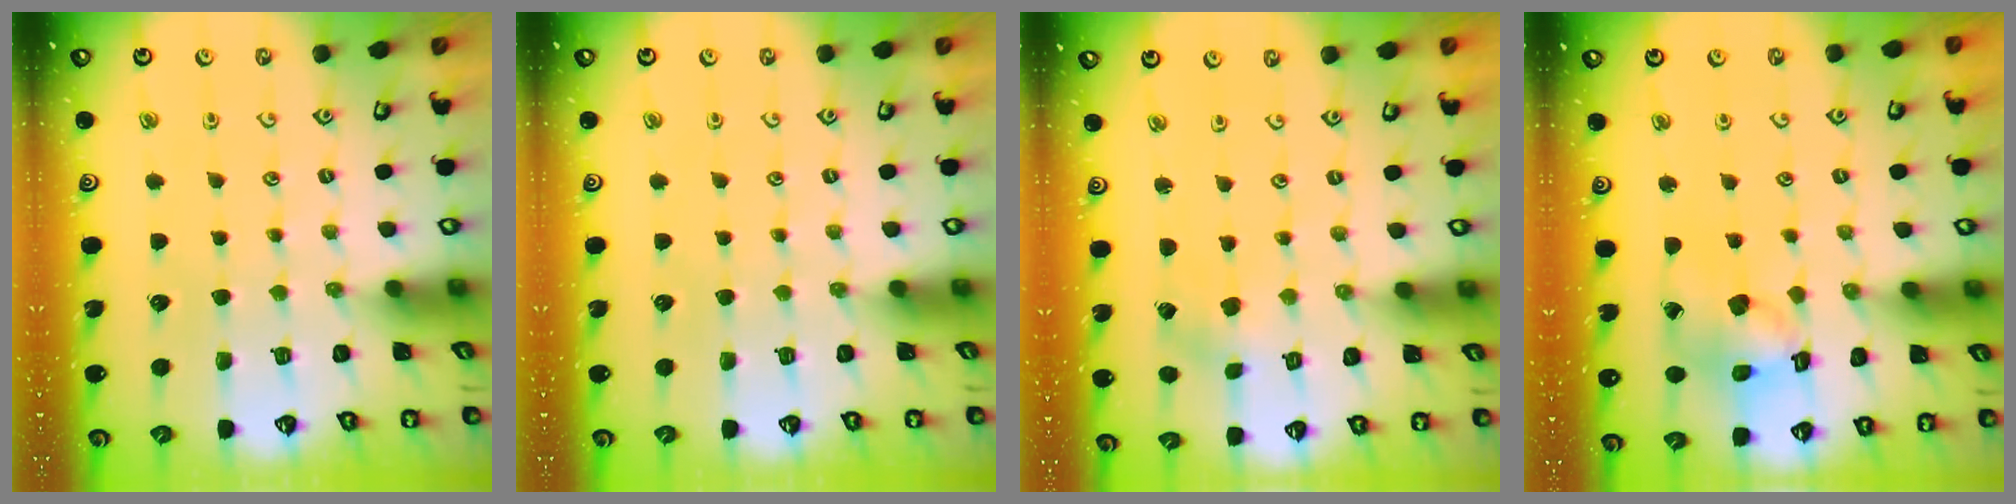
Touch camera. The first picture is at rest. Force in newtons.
{"total": 0.0}
{"total": 0.7, "press": 0.6, "slide": 0.2}
{"total": 11.7, "press": 11.6, "slide": 1.6}